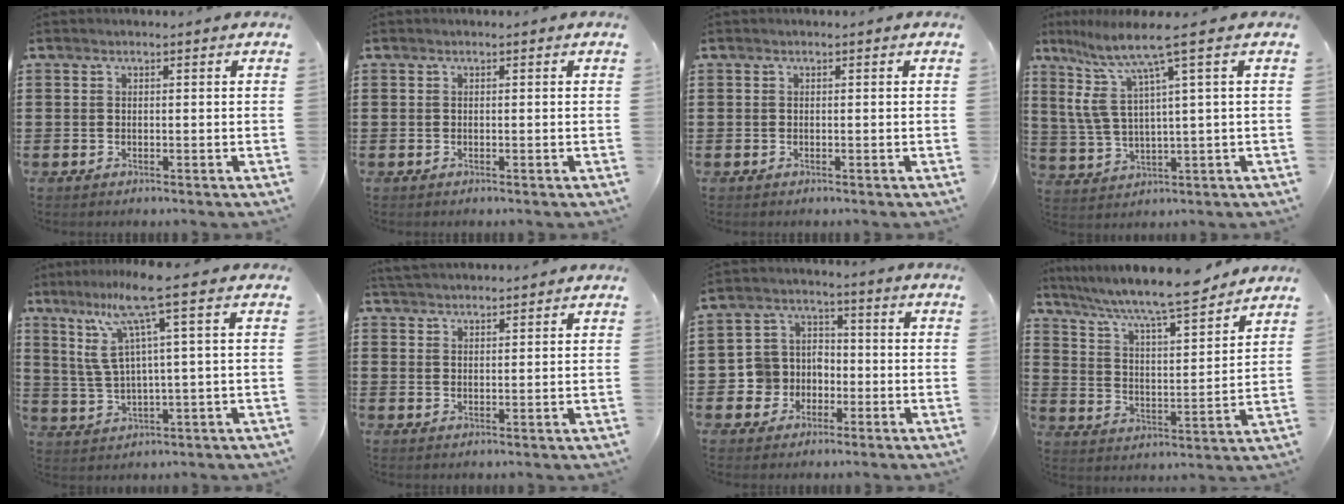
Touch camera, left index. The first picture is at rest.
{"total": 0.0}
{"total": 0.0}
{"total": 8.4, "force": [4.2, 0.5, 7.2], "torque": [-0.181, -0.031, 0.059]}
{"total": 9.4, "force": [4.8, 0.2, 8.1], "torque": [-0.190, -0.019, 0.073]}
{"total": 2.8, "force": [2.8, -0.1, 0.0], "torque": [-0.010, -0.004, 0.053]}
{"total": 6.1, "force": [-2.2, 5.6, 1.2], "torque": [-0.061, 0.009, -0.049]}
{"total": 8.1, "force": [7.2, 0.3, 3.8], "torque": [-0.102, -0.045, 0.116]}